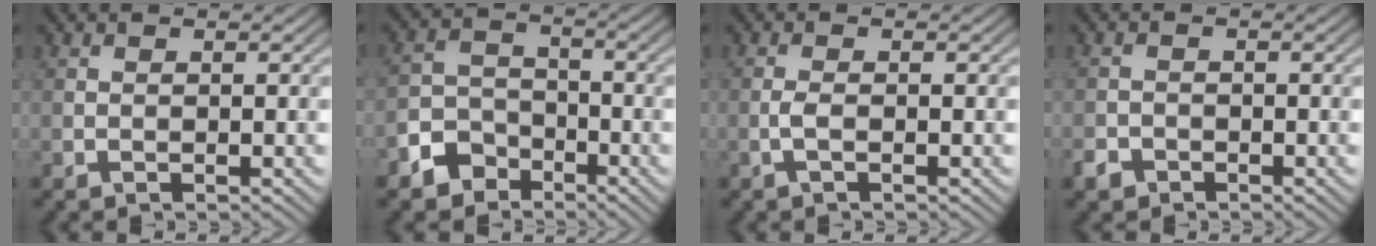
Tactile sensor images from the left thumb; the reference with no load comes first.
{"total": 5.7, "force": [-3.8, 3.8, 1.9], "torque": [-0.042, 0.002, -0.088]}
{"total": 1.4, "force": [-0.5, 0.3, 1.2], "torque": [-0.029, 0.004, -0.016]}
{"total": 2.0, "force": [-1.4, 1.3, 0.5], "torque": [-0.012, -0.003, -0.037]}